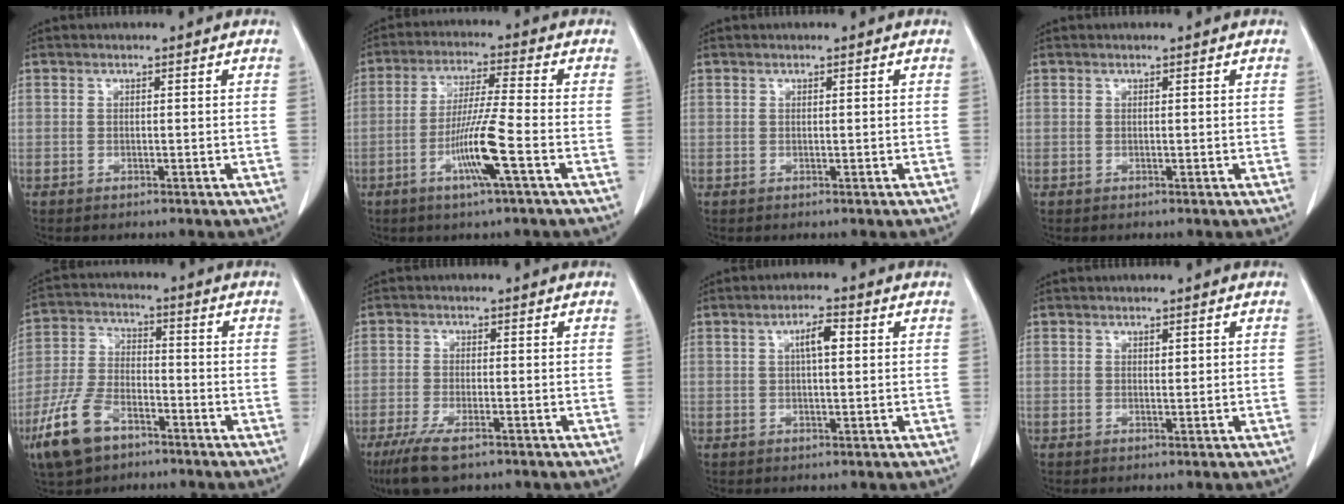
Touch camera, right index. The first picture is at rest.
{"total": 9.2, "force": [-3.5, -0.7, 8.5], "torque": [-0.165, -0.011, -0.069]}
{"total": 0.0}
{"total": 0.0}
{"total": 10.8, "force": [-6.5, 5.6, 6.6], "torque": [-0.153, -0.001, -0.125]}
{"total": 6.9, "force": [-4.6, 1.6, 4.9], "torque": [-0.092, -0.016, -0.076]}
{"total": 3.7, "force": [1.0, 0.9, 3.5], "torque": [-0.059, 0.008, 0.015]}
{"total": 0.8, "force": [0.3, 0.3, 0.7], "torque": [-0.010, 0.001, 0.004]}